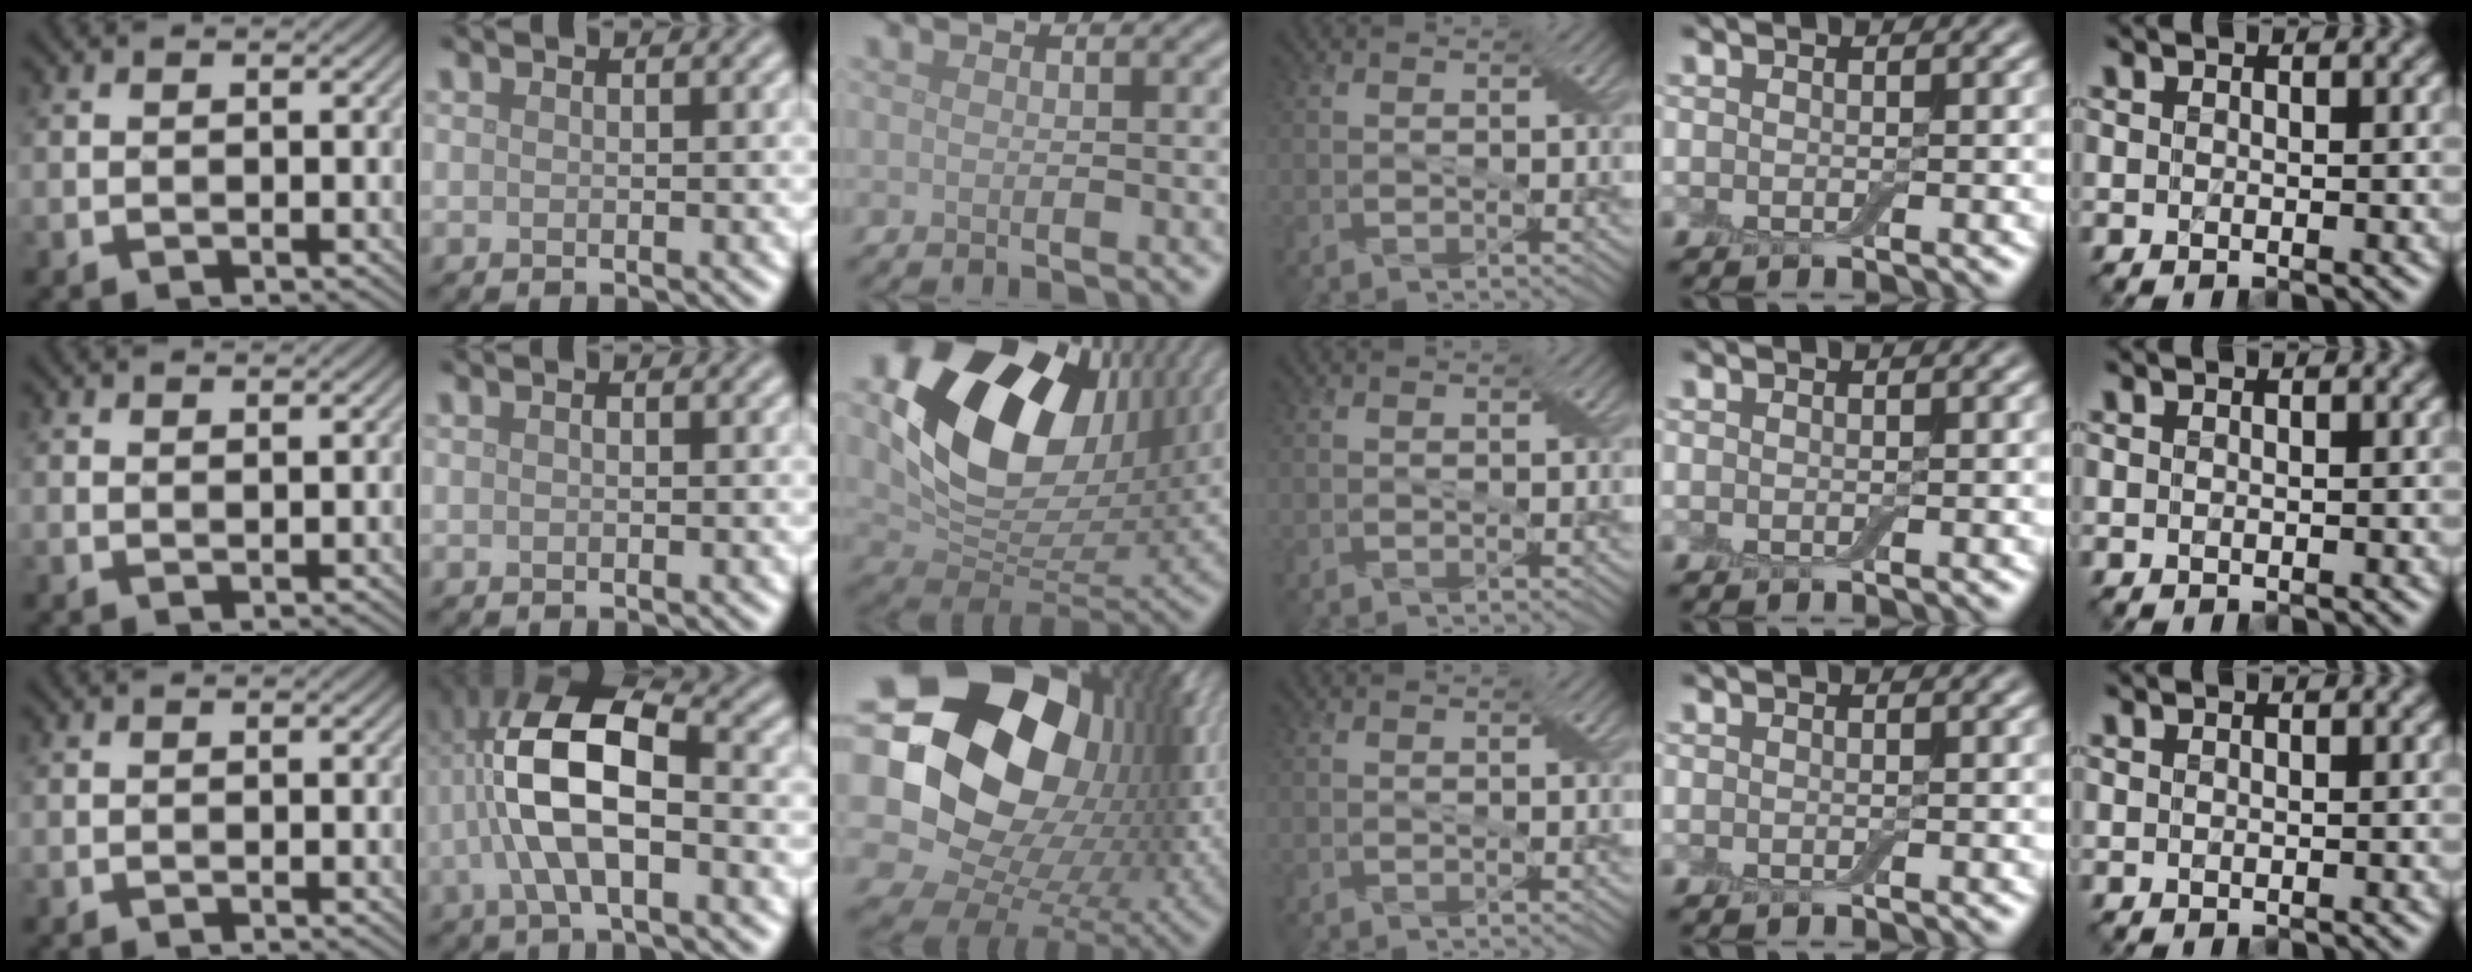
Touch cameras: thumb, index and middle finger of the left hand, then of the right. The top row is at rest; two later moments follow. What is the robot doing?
{"motion": "wrap", "object": "cling film"}